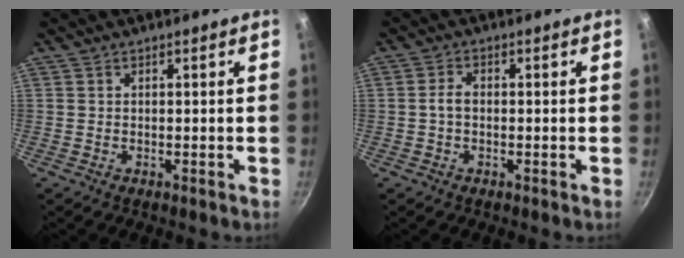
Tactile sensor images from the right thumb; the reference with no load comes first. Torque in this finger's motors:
{"motor_torque": [-0.77, 0.57, 0.77, -0.09, 0.06]}